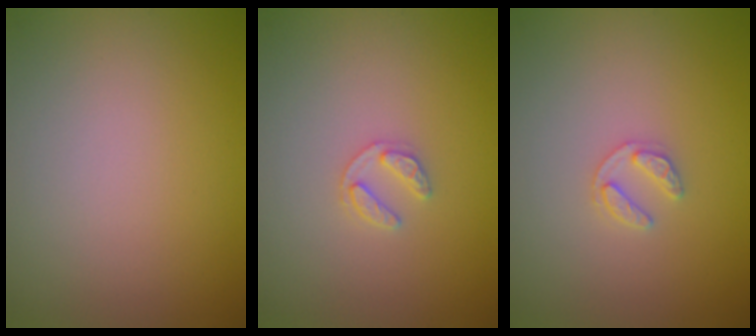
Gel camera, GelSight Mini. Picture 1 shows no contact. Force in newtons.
{"total": 1.6, "press": 1.6, "slide": 0.3}
{"total": 1.6, "press": 1.6, "slide": 0.3}